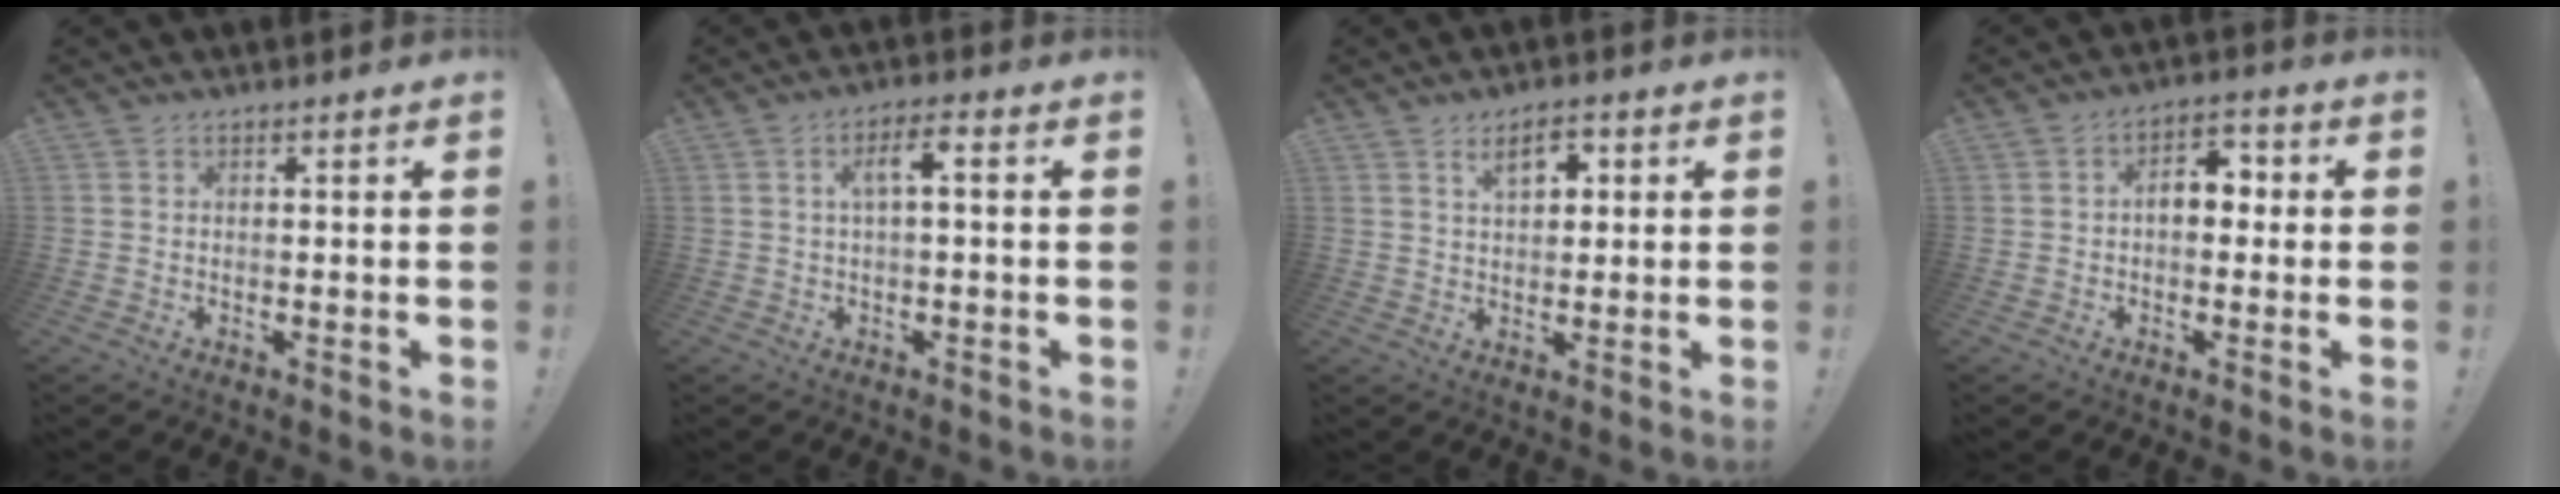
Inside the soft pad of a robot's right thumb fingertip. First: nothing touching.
{"total": 4.7, "force": [0.3, 1.2, 4.6], "torque": [-0.080, 0.005, -0.001]}
{"total": 6.2, "force": [2.7, 3.4, 4.4], "torque": [-0.061, -0.003, 0.044]}
{"total": 7.5, "force": [0.5, 4.8, 5.8], "torque": [-0.078, 0.009, 0.006]}